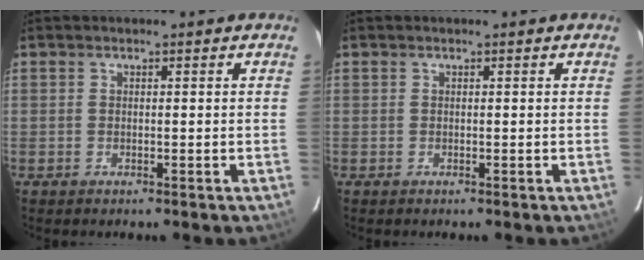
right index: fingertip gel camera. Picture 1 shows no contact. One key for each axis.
{"total": 0.0}